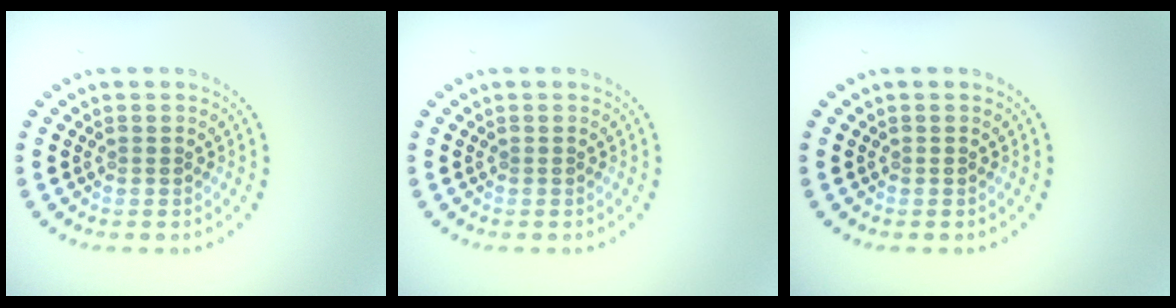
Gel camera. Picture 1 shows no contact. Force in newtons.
{"total": 0.0}
{"total": 0.0}